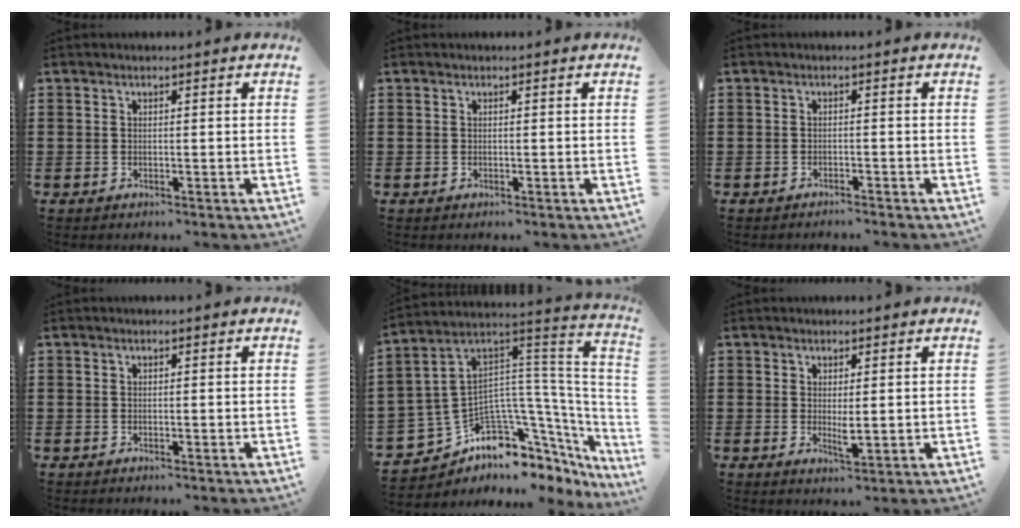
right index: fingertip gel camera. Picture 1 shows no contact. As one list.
[{"total": 0.0}, {"total": 1.1, "force": [-1.1, 0.0, 0.0], "torque": [-0.003, 0.000, -0.022]}, {"total": 0.0}, {"total": 7.0, "force": [-3.5, 4.4, 4.2], "torque": [-0.106, -0.044, -0.072]}, {"total": 2.5, "force": [0.3, 0.9, 2.3], "torque": [-0.036, -0.003, 0.004]}]